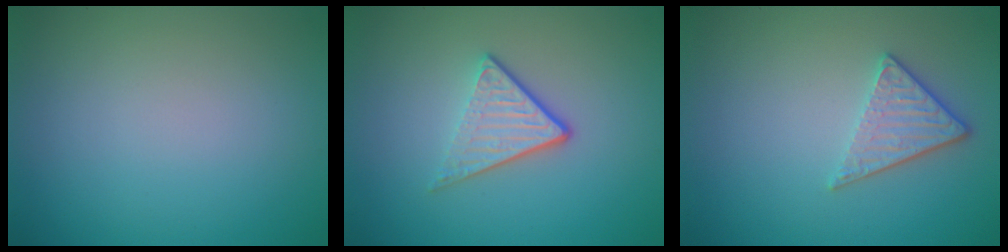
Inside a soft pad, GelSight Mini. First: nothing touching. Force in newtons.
{"total": 3.6, "press": 2.6, "slide": 2.5}
{"total": 2.8, "press": 2.4, "slide": 1.3}